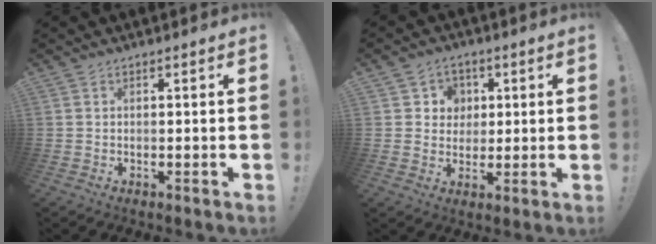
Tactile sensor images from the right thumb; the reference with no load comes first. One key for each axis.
{"total": 5.6, "fx": 1.5, "fy": 5.3, "fz": 0.8, "tx": -0.014, "ty": -0.011, "tz": 0.030}